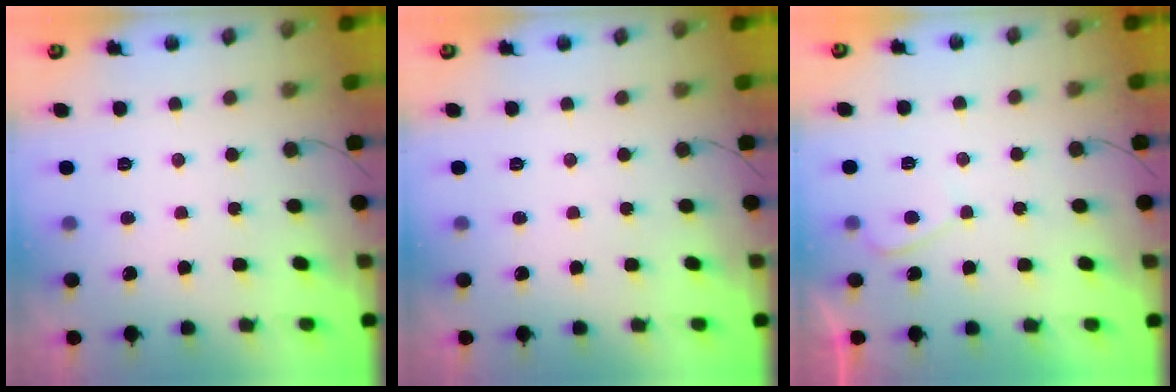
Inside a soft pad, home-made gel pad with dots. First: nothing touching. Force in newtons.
{"total": 0.0}
{"total": 0.7, "press": 0.4, "slide": 0.5}